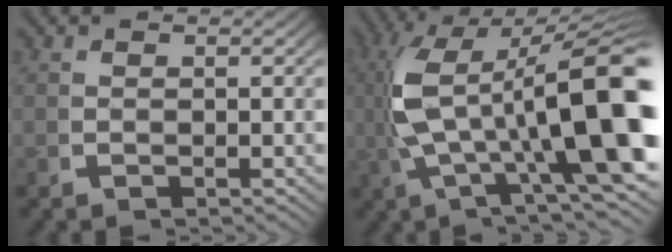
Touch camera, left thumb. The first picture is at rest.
{"total": 18.7, "force": [0.5, 9.3, 16.3], "torque": [-0.284, -0.011, 0.013]}